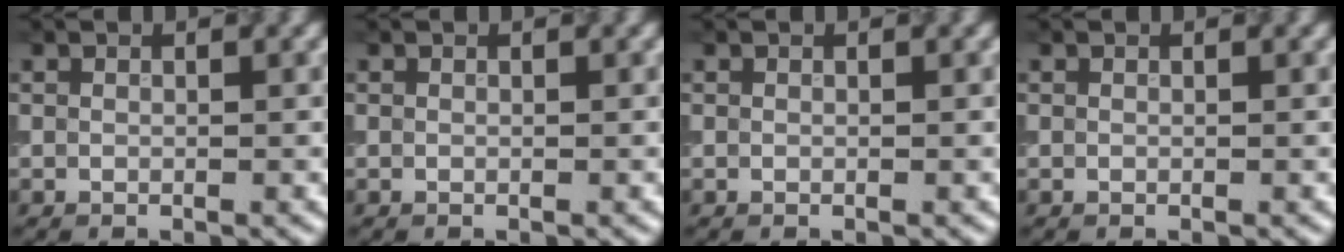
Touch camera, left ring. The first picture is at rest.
{"total": 0.0}
{"total": 0.0}
{"total": 0.0}